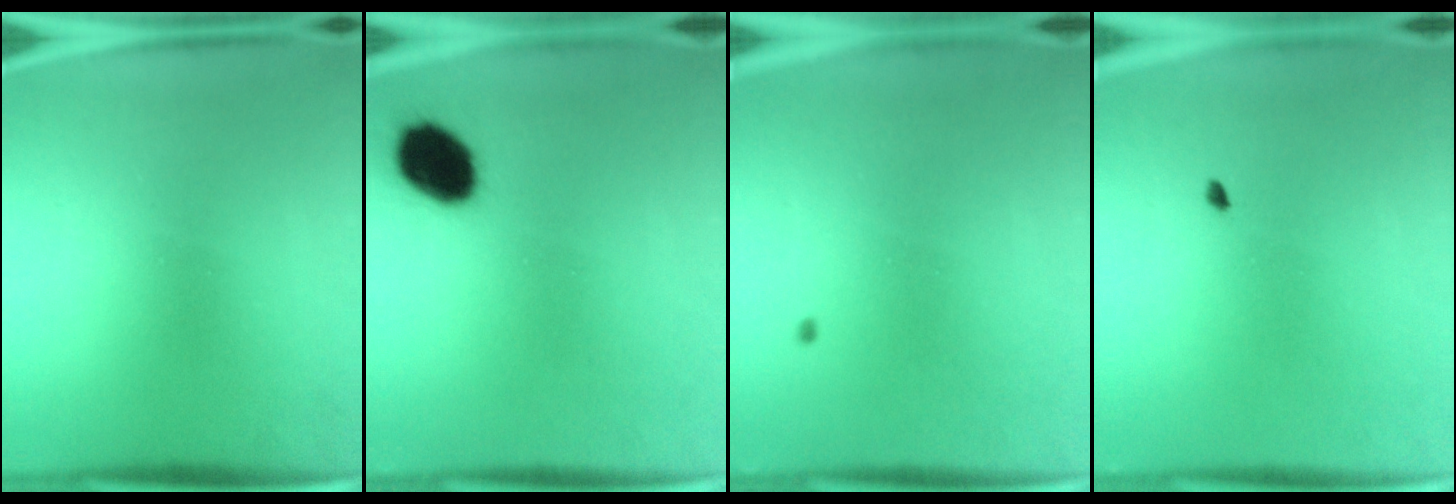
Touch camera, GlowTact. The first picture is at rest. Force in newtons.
{"total": 11.9}
{"total": 0.6}
{"total": 0.6}